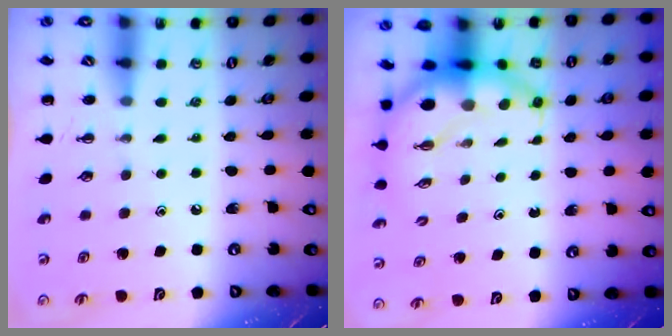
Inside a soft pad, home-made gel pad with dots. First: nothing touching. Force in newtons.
{"total": 7.4, "press": 7.2, "slide": 1.9}